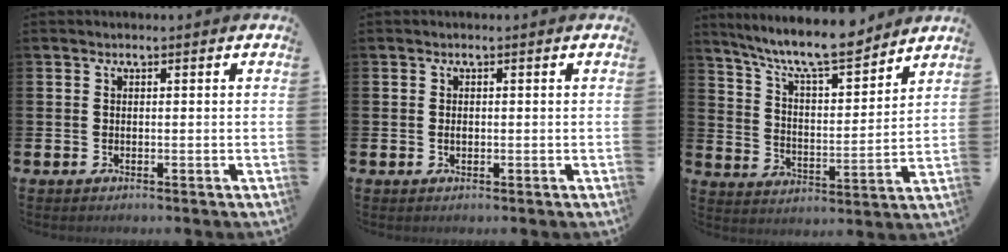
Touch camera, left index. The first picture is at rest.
{"total": 0.8, "force": [-0.1, 0.5, 0.6], "torque": [-0.008, 0.003, -0.004]}
{"total": 10.1, "force": [9.2, 1.5, 4.0], "torque": [-0.101, -0.059, 0.159]}